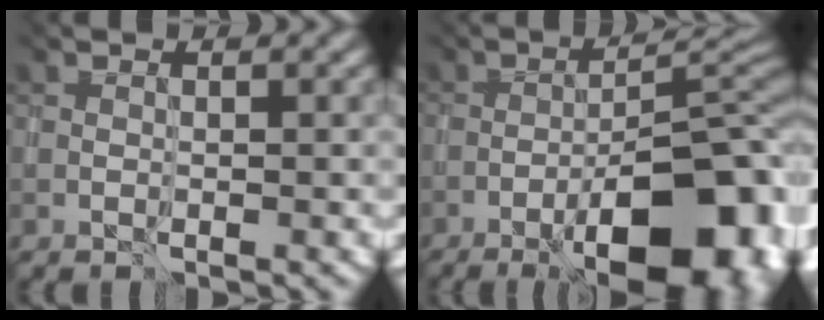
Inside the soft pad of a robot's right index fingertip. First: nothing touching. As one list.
[{"total": 13.8, "force": [-8.9, 3.7, 9.8], "torque": [-0.141, 0.008, -0.114]}]